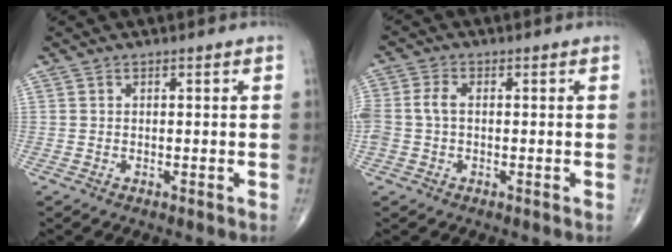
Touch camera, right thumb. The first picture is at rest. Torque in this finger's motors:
{"motor_torque": [0.13, 0.12, 0.43, 0.25, 0.07]}